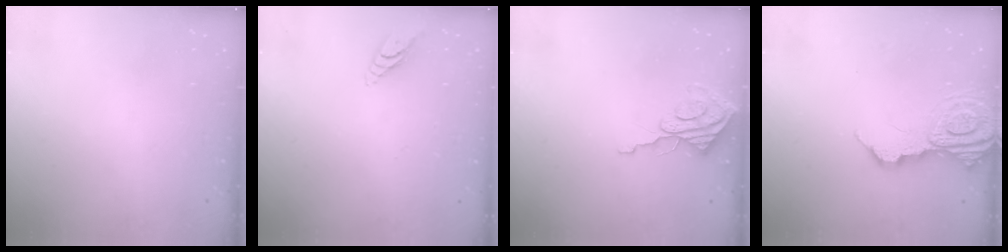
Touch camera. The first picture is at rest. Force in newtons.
{"total": 6.2, "press": 6.2, "slide": 0.7}
{"total": 8.5, "press": 8.4, "slide": 0.6}
{"total": 15.3, "press": 15.2, "slide": 1.6}